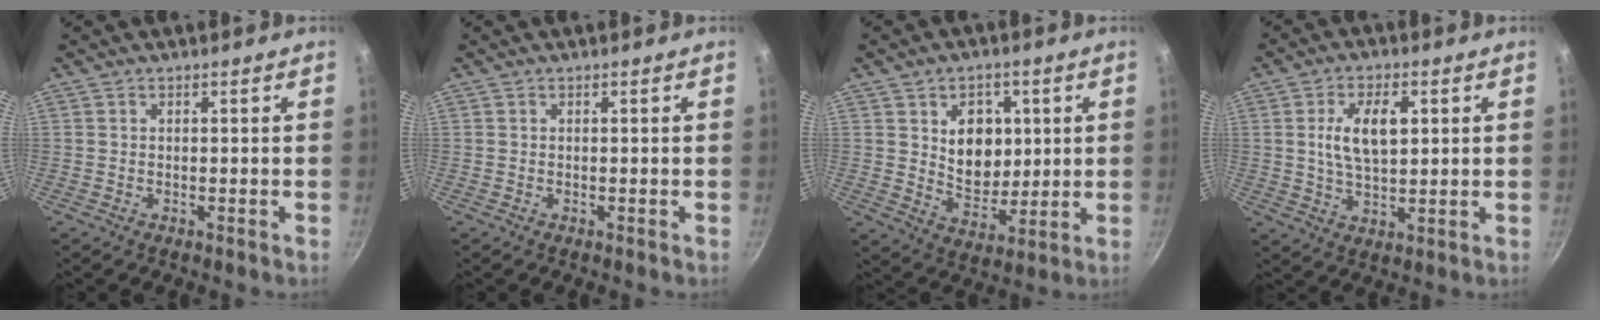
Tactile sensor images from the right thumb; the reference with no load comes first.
{"total": 0.0}
{"total": 10.8, "force": [2.6, 8.2, 6.6], "torque": [-0.062, -0.024, 0.049]}
{"total": 9.2, "force": [2.0, 4.9, 7.6], "torque": [-0.123, -0.004, 0.035]}